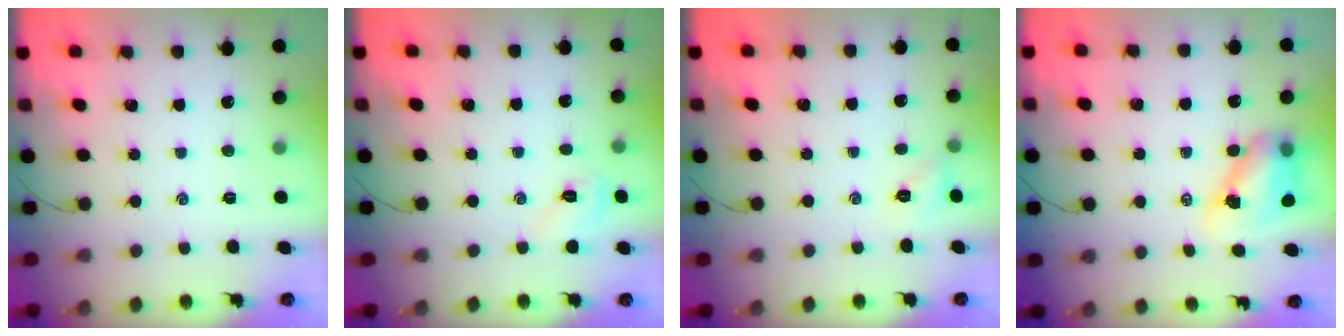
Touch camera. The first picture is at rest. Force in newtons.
{"total": 5.4, "press": 5.3, "slide": 1.0}
{"total": 3.8, "press": 3.8, "slide": 0.2}
{"total": 8.6, "press": 8.4, "slide": 2.0}